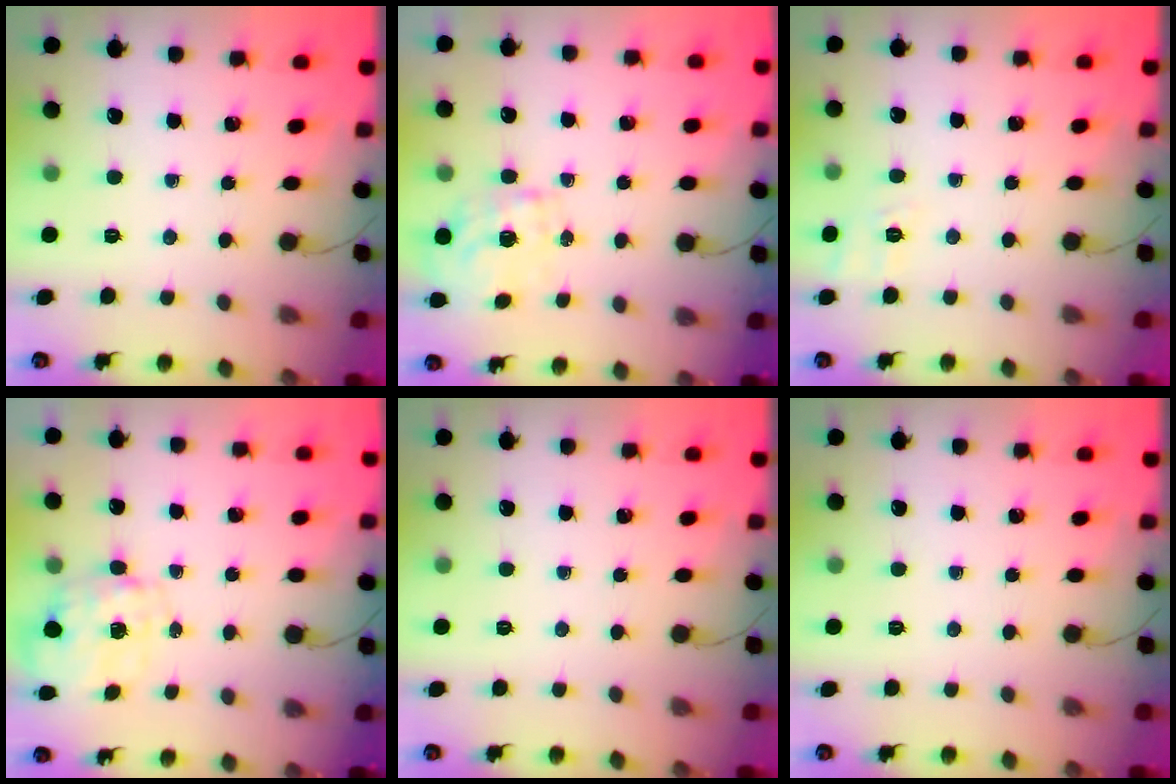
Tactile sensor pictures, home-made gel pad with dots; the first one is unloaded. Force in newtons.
{"total": 0.9, "press": 0.7, "slide": 0.6}
{"total": 2.7, "press": 1.9, "slide": 2.0}
{"total": 2.9, "press": 2.7, "slide": 0.8}
{"total": 0.0}
{"total": 0.0}